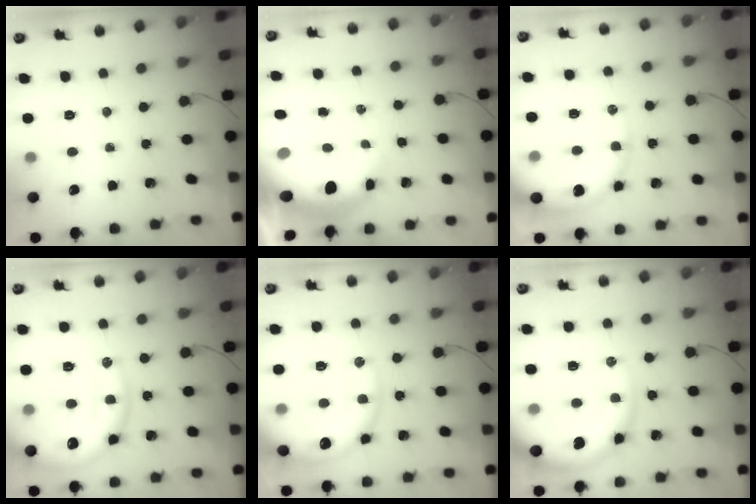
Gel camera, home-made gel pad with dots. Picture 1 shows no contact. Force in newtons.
{"total": 9.4, "press": 9.2, "slide": 2.3}
{"total": 15.3, "press": 15.0, "slide": 3.0}
{"total": 16.8, "press": 16.7, "slide": 2.0}
{"total": 18.8, "press": 18.5, "slide": 3.7}
{"total": 13.1, "press": 12.7, "slide": 3.5}